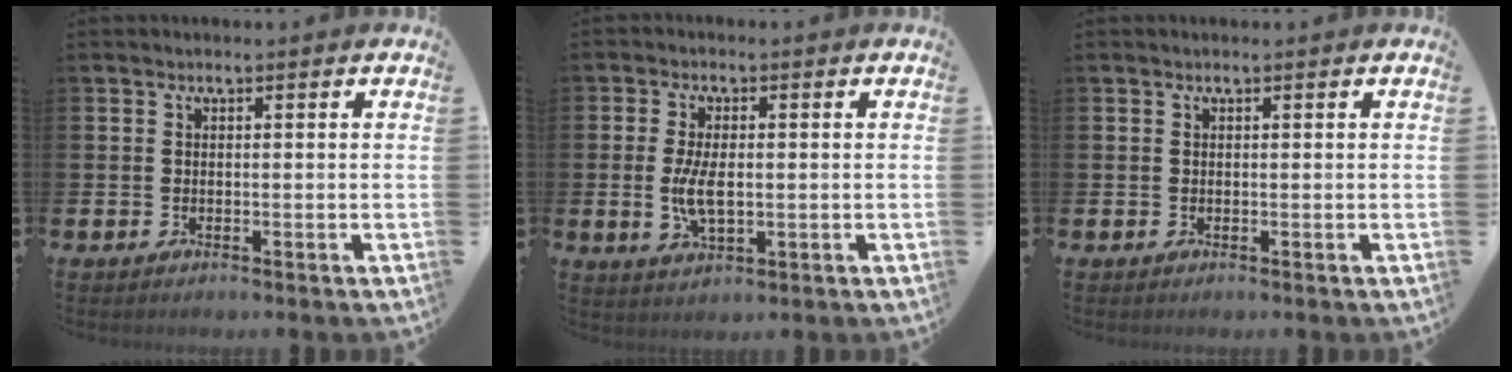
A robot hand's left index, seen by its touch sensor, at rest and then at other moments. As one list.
[{"total": 5.3, "force": [-0.2, 2.5, 4.7], "torque": [-0.098, -0.002, -0.008]}, {"total": 0.0}]